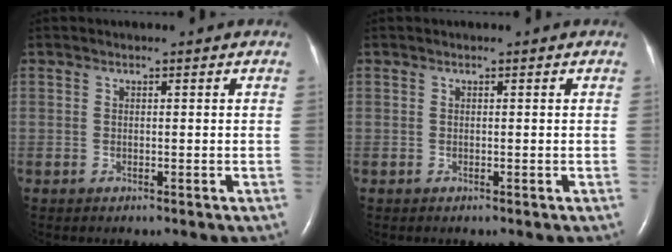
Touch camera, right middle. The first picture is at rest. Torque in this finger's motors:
{"motor_torque": [0.00, 0.00, 0.00, 0.00]}